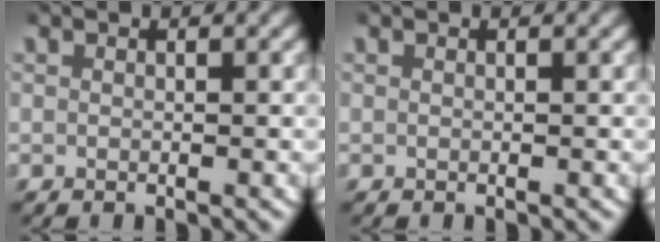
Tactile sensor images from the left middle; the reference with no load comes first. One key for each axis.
{"total": 0.0}